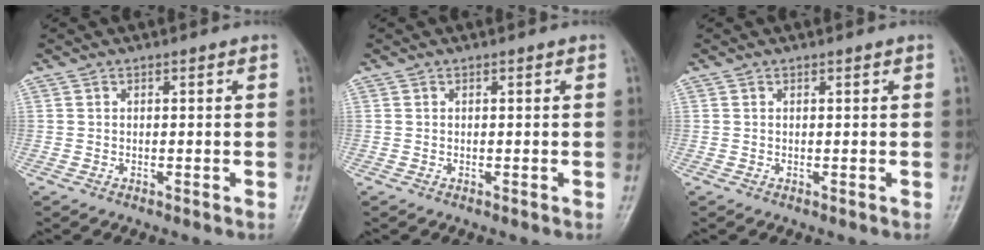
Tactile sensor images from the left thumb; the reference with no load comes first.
{"total": 0.0}
{"total": 0.0}